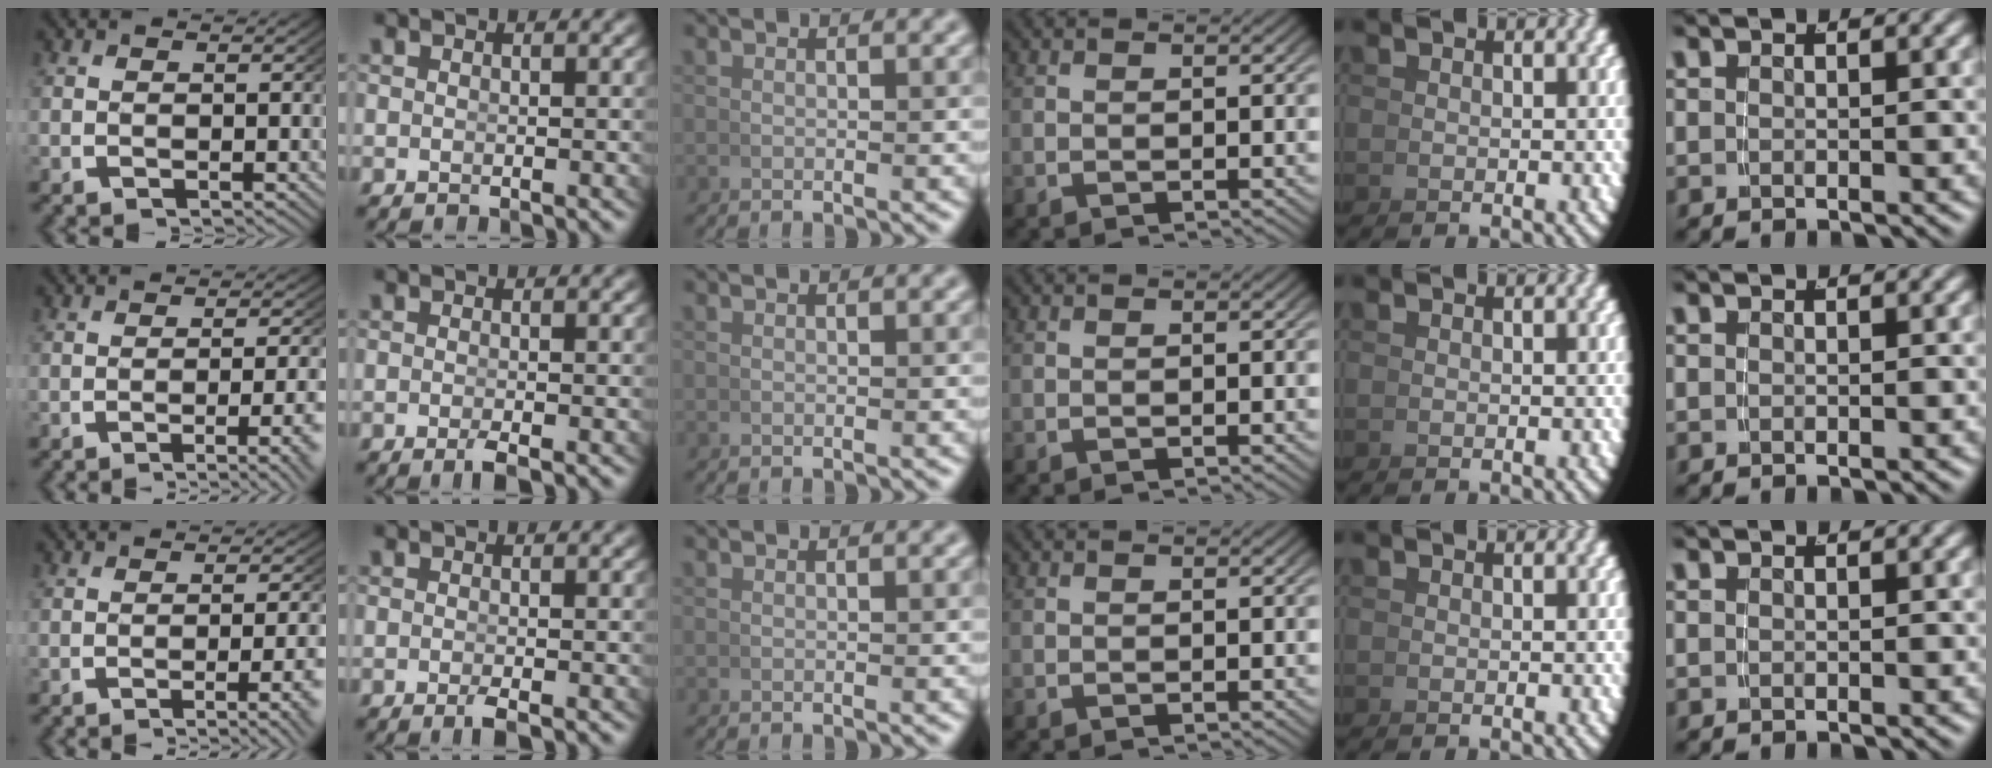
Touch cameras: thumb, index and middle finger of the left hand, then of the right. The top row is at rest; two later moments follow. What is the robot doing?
{"motion": "lift_and_place", "object": "cup"}